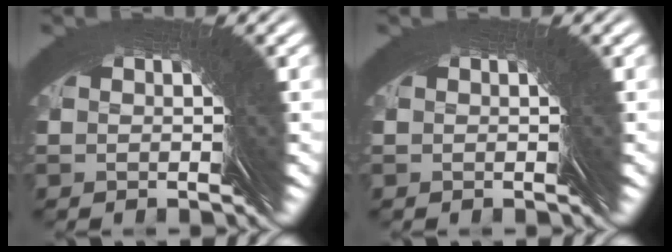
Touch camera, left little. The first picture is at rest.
{"total": 0.0}